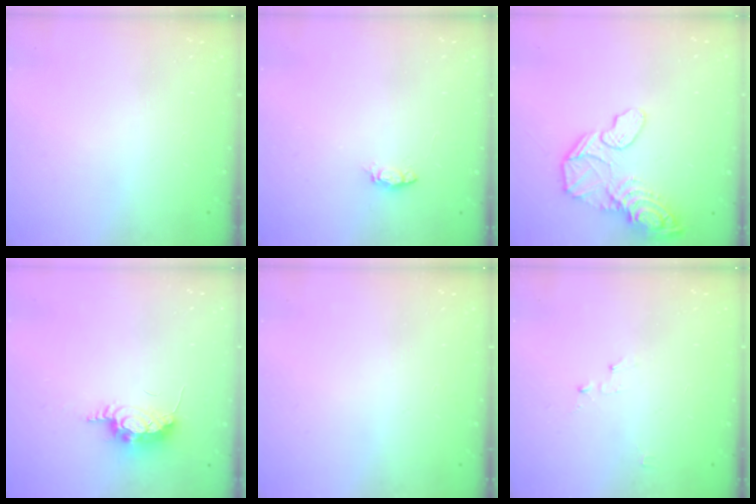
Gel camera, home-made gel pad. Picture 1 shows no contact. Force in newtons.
{"total": 2.5, "press": 2.5, "slide": 0.4}
{"total": 22.1, "press": 19.2, "slide": 10.8}
{"total": 7.6, "press": 7.4, "slide": 1.6}
{"total": 0.0}
{"total": 2.5, "press": 2.5, "slide": 0.3}